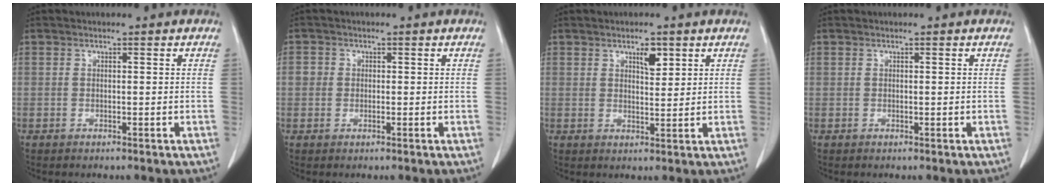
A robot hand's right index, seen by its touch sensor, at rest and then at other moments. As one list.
[{"total": 2.1, "force": [0.1, 1.9, 0.7], "torque": [-0.005, 0.008, 0.002]}, {"total": 3.1, "force": [1.8, 1.1, 2.2], "torque": [-0.036, -0.003, 0.032]}, {"total": 0.0}]